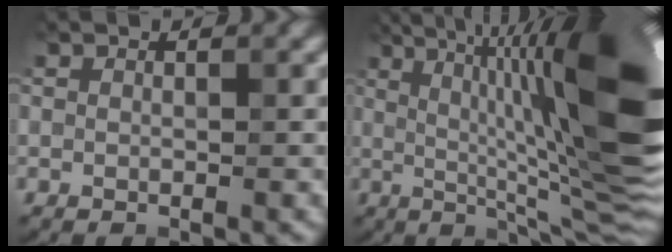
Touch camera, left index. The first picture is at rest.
{"total": 15.7, "force": [1.9, 3.1, 15.3], "torque": [-0.213, 0.018, 0.037]}